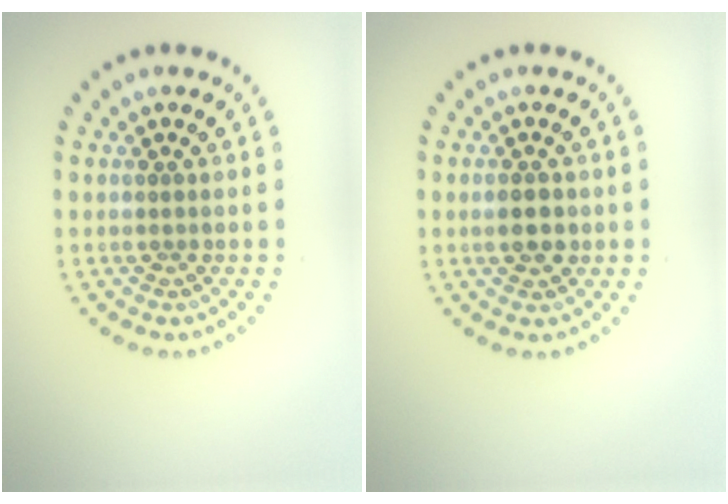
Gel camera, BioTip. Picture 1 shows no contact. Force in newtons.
{"total": 2.5, "press": 2.5, "slide": 0.2}